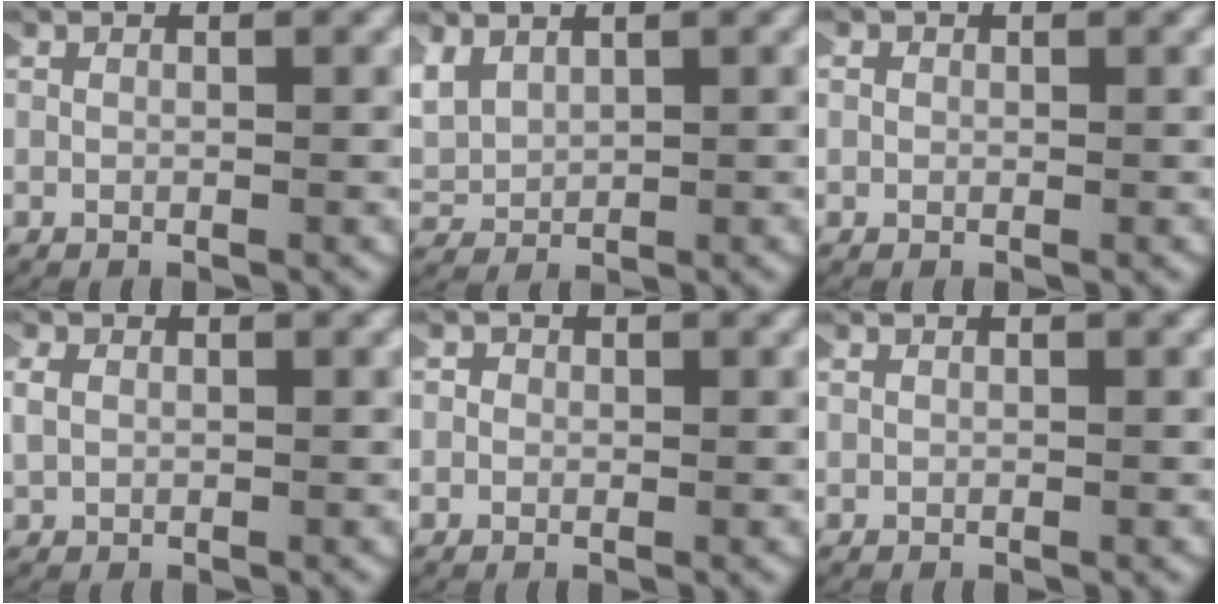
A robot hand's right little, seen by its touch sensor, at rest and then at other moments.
{"total": 3.9, "force": [1.7, 3.0, 2.0], "torque": [-0.062, -0.002, 0.038]}
{"total": 0.6, "force": [0.0, 0.6, 0.0], "torque": [-0.001, 0.003, -0.004]}
{"total": 1.6, "force": [0.5, 1.2, 0.9], "torque": [-0.029, 0.002, 0.011]}
{"total": 0.7, "force": [-0.1, 0.7, -0.1], "torque": [0.002, 0.004, -0.008]}
{"total": 0.0}